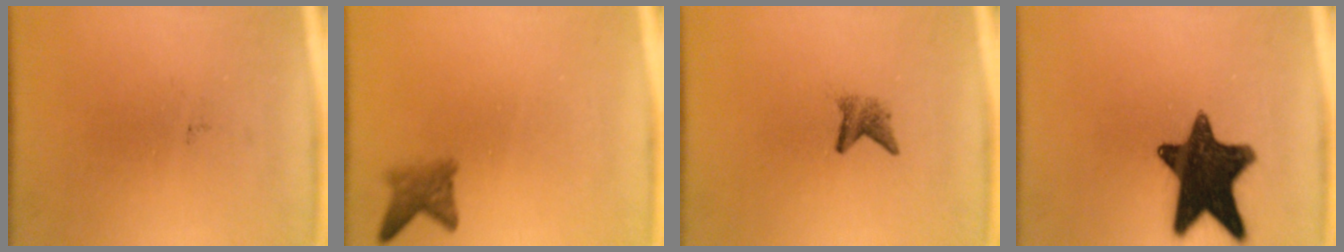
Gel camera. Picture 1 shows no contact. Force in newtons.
{"total": 2.5}
{"total": 2.0}
{"total": 15.2}